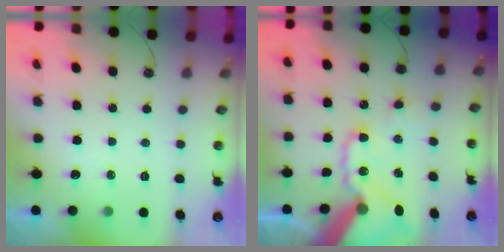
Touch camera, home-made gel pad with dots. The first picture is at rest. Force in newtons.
{"total": 21.3, "press": 21.0, "slide": 3.5}